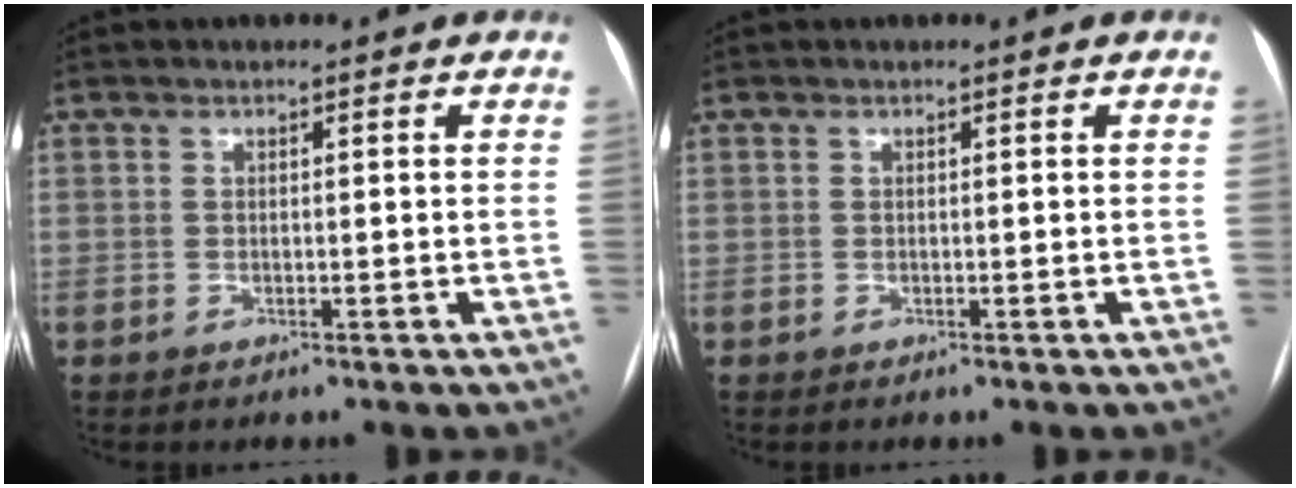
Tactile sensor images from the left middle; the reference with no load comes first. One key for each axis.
{"total": 0.0}